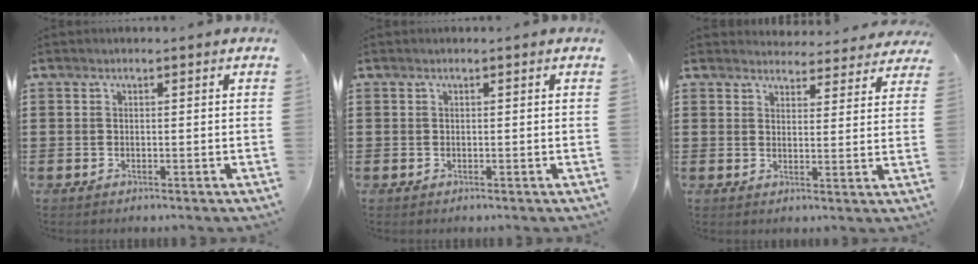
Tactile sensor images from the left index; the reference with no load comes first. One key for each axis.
{"total": 0.0}
{"total": 4.0, "fx": 3.9, "fy": 0.7, "fz": 0.4, "tx": -0.015, "ty": -0.019, "tz": 0.069}